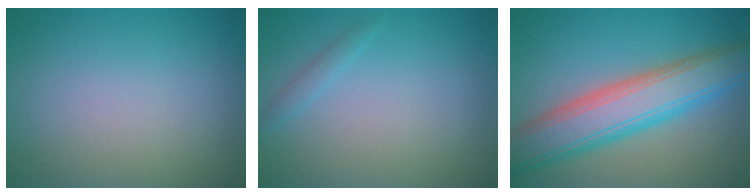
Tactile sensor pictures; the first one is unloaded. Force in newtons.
{"total": 0.9, "press": 0.9, "slide": 0.0}
{"total": 8.3, "press": 8.3, "slide": 0.1}